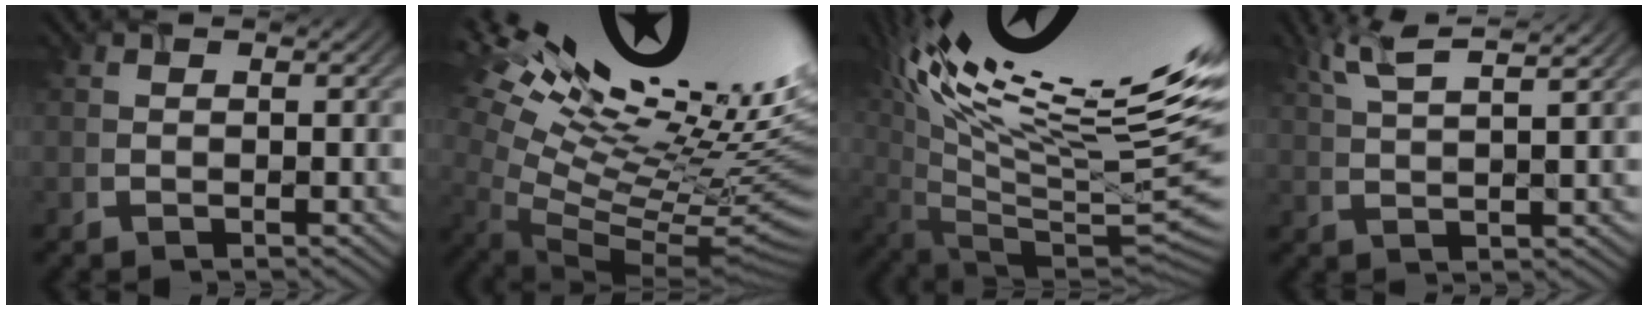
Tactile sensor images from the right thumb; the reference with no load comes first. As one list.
[{"total": 19.1, "force": [8.8, 5.8, 15.9], "torque": [-0.248, 0.029, 0.166]}, {"total": 18.5, "force": [9.4, 4.0, 15.5], "torque": [-0.211, 0.035, 0.148]}, {"total": 6.1, "force": [4.2, 1.2, 4.2], "torque": [-0.086, 0.013, 0.079]}]